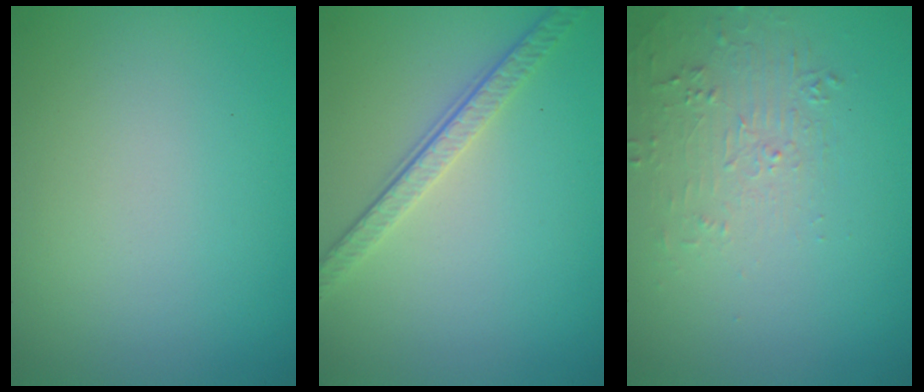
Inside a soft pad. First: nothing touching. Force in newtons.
{"total": 3.4, "press": 2.5, "slide": 2.4}
{"total": 1.9, "press": 0.8, "slide": 1.7}